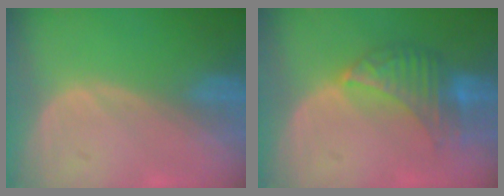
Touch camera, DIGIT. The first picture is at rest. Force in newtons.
{"total": 7.0, "press": 6.7, "slide": 2.0}